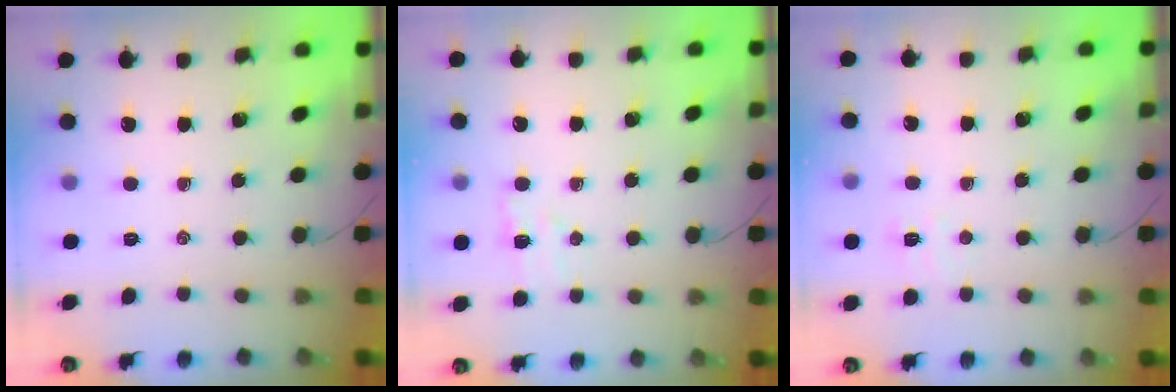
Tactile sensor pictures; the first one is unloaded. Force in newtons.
{"total": 5.4, "press": 5.3, "slide": 1.2}
{"total": 3.9, "press": 3.7, "slide": 1.1}